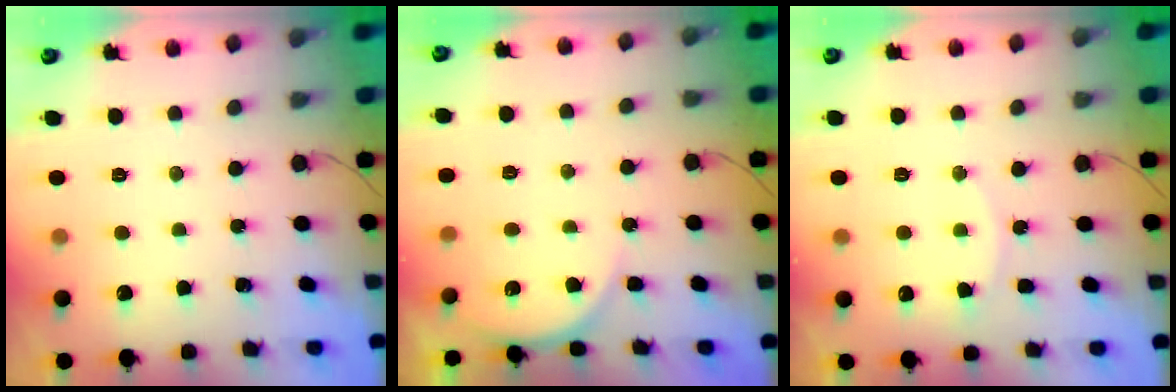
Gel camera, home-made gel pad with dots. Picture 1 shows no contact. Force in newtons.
{"total": 5.5, "press": 5.5, "slide": 0.3}
{"total": 9.3, "press": 9.3, "slide": 0.3}